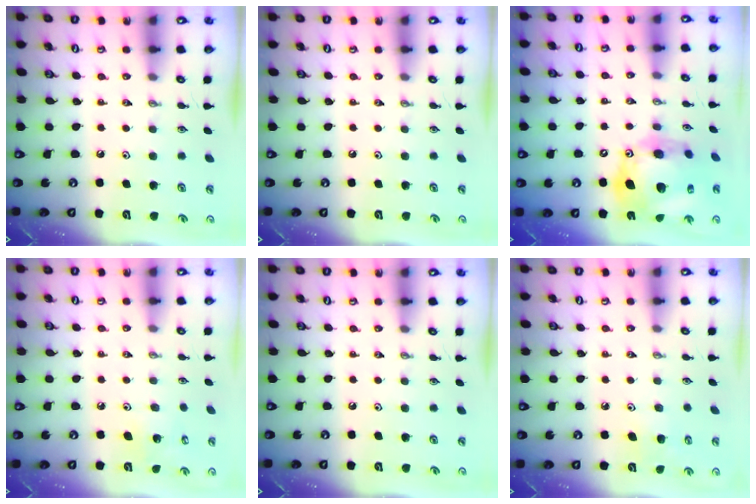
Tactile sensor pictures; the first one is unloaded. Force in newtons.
{"total": 0.0}
{"total": 21.3, "press": 21.1, "slide": 2.5}
{"total": 6.3, "press": 6.3, "slide": 0.4}
{"total": 0.0}
{"total": 4.5, "press": 4.5, "slide": 0.3}